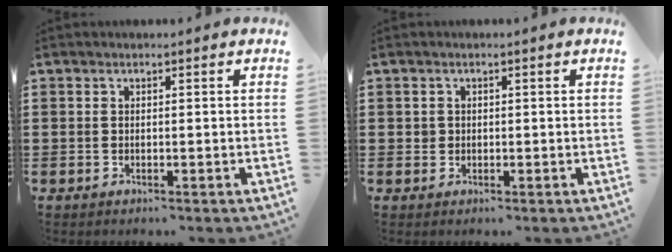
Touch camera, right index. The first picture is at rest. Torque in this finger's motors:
{"motor_torque": [0.41, 0.46, 0.06, 0.01]}